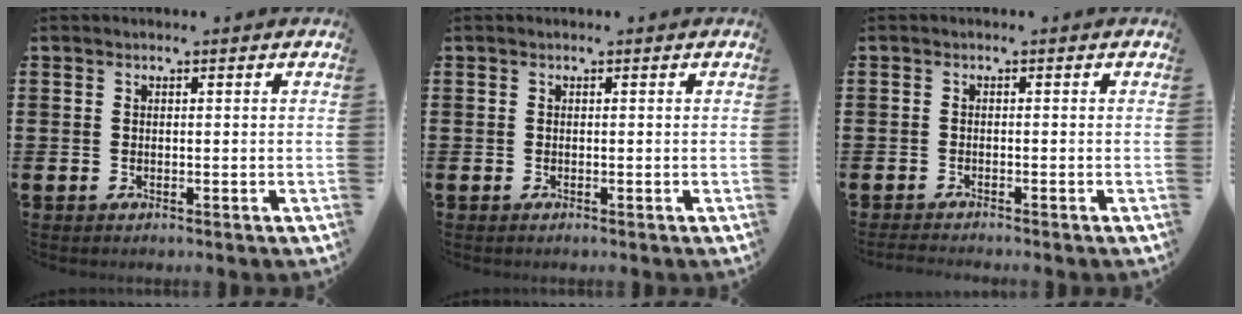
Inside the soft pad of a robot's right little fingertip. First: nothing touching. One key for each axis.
{"total": 0.0}
{"total": 0.9, "fx": -0.9, "fy": -0.1, "fz": 0.2, "tx": -0.004, "ty": -0.001, "tz": -0.018}